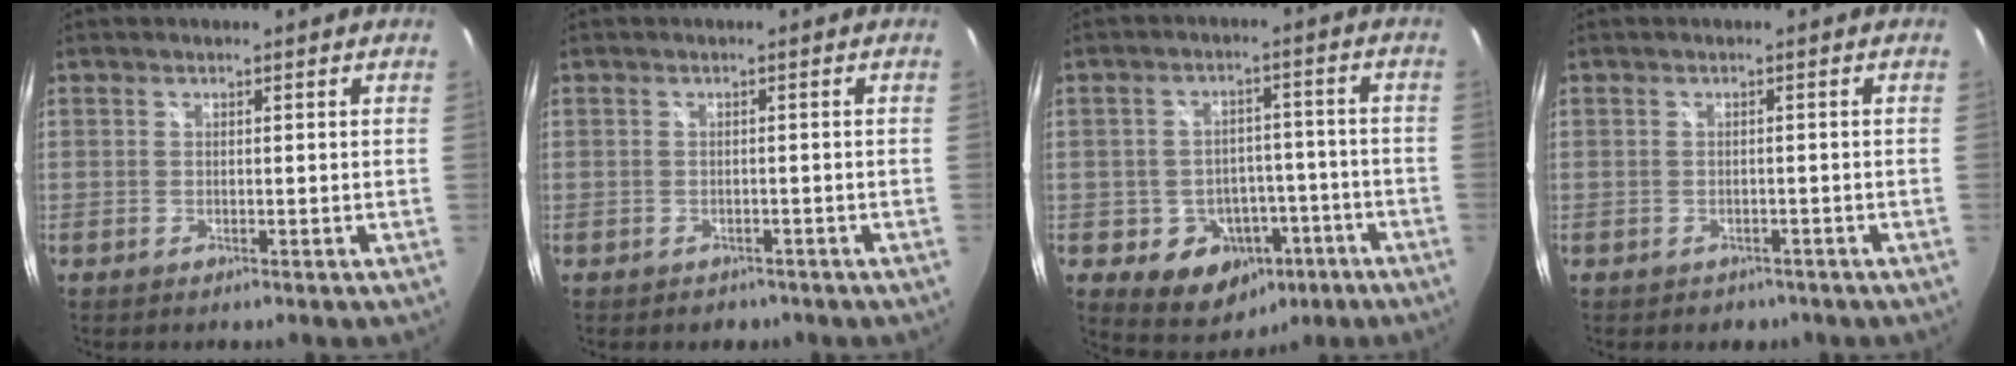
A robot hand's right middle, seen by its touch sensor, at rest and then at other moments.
{"total": 2.4, "force": [-1.6, 1.7, 0.5], "torque": [-0.013, -0.005, -0.020]}
{"total": 11.1, "force": [-4.9, 8.9, 4.6], "torque": [-0.094, 0.027, -0.042]}
{"total": 2.8, "force": [-1.8, 2.1, 0.7], "torque": [-0.016, -0.006, -0.021]}